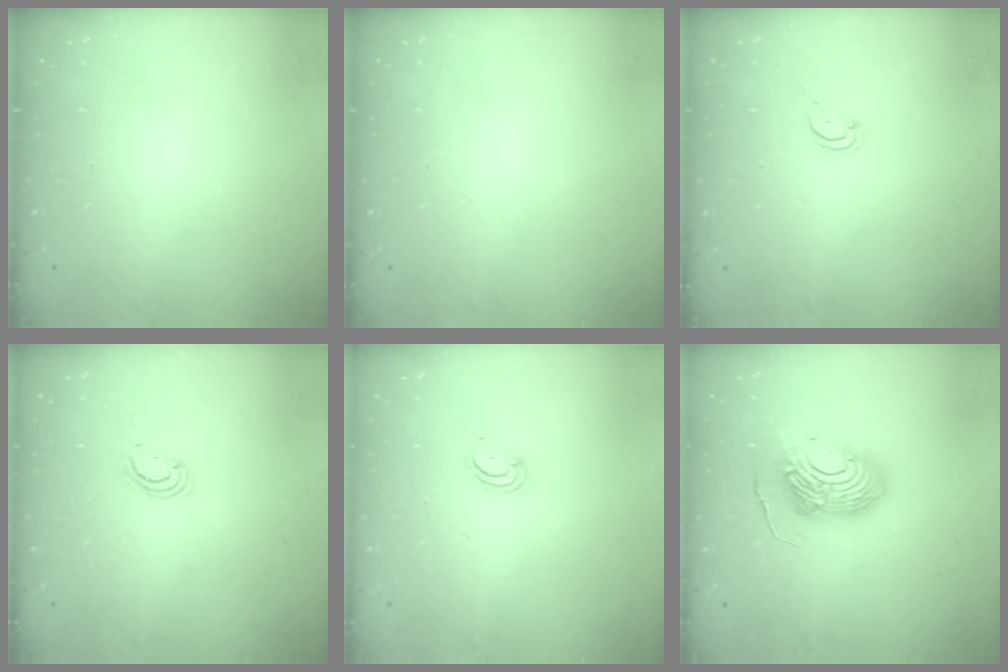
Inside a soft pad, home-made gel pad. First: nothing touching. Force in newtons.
{"total": 0.0}
{"total": 3.5, "press": 3.4, "slide": 0.3}
{"total": 2.6, "press": 2.5, "slide": 0.2}
{"total": 3.3, "press": 3.3, "slide": 0.3}
{"total": 14.1, "press": 14.0, "slide": 1.2}